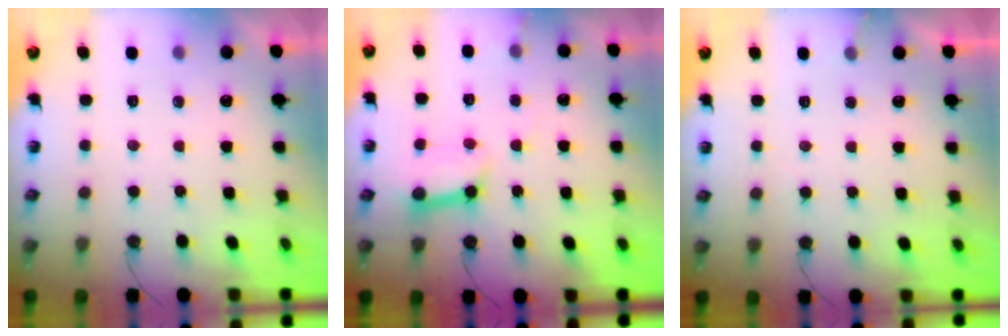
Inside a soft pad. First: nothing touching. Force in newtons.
{"total": 9.8, "press": 9.7, "slide": 1.1}
{"total": 5.0, "press": 5.0, "slide": 0.3}